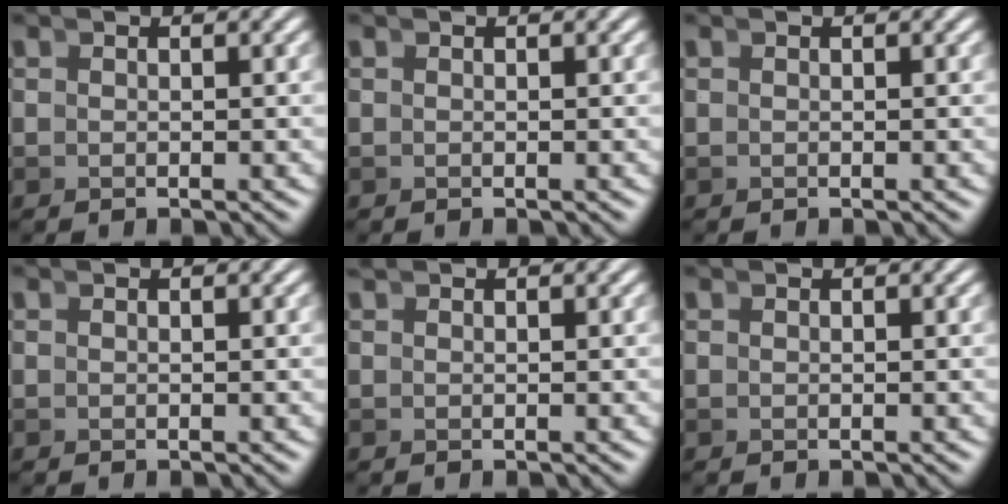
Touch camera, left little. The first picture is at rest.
{"total": 0.0}
{"total": 0.0}
{"total": 0.0}
{"total": 0.5, "force": [0.3, -0.4, -0.1], "torque": [0.001, 0.001, 0.007]}
{"total": 0.0}